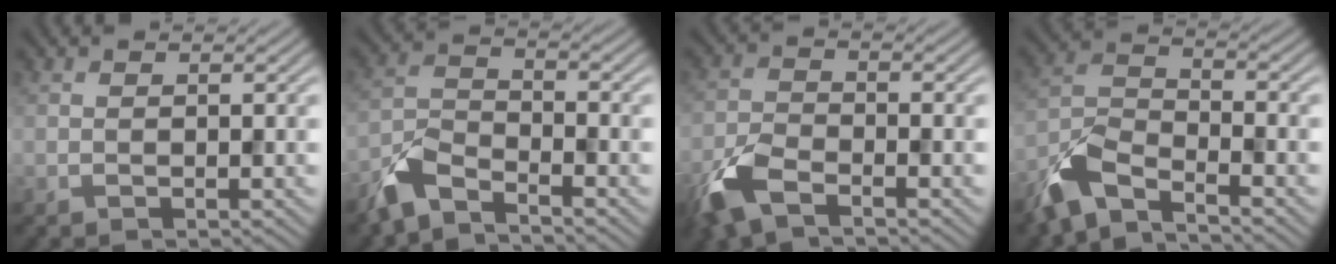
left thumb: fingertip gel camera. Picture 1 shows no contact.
{"total": 5.7, "force": [-4.7, 1.7, 2.9], "torque": [-0.067, -0.006, -0.110]}
{"total": 5.9, "force": [-4.0, 2.3, 3.7], "torque": [-0.088, -0.010, -0.093]}
{"total": 7.6, "force": [-5.9, 2.3, 4.3], "torque": [-0.095, -0.005, -0.137]}